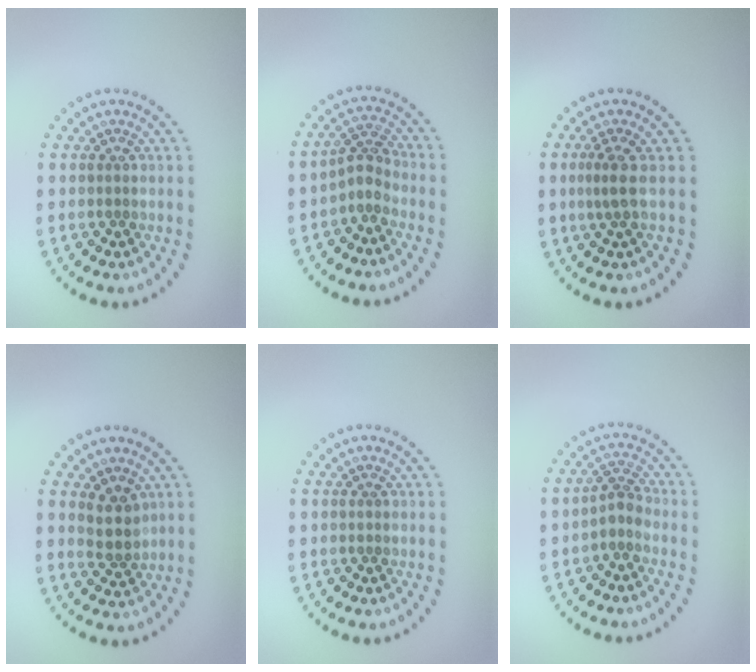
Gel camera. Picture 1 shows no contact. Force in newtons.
{"total": 2.3, "press": 1.6, "slide": 1.6}
{"total": 1.8, "press": 1.3, "slide": 1.3}
{"total": 2.4, "press": 2.0, "slide": 1.3}
{"total": 0.0}
{"total": 2.1, "press": 1.6, "slide": 1.4}